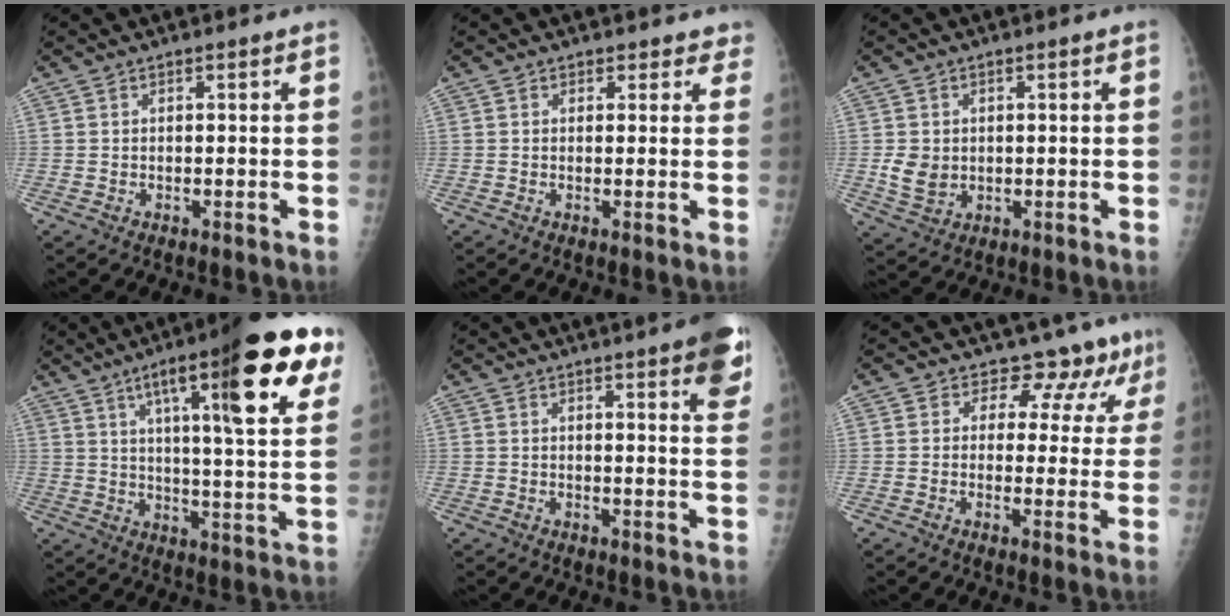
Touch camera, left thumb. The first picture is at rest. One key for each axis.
{"total": 3.0, "fx": 2.5, "fy": 1.8, "fz": 0.0, "tx": 0.038, "ty": -0.011, "tz": 0.013}
{"total": 4.9, "fx": 0.1, "fy": 4.0, "fz": 2.8, "tx": -0.039, "ty": -0.005, "tz": 0.013}
{"total": 25.0, "fx": 11.9, "fy": 4.5, "fz": 21.5, "tx": -0.293, "ty": -0.020, "tz": 0.171}
{"total": 9.8, "fx": 5.7, "fy": 1.6, "fz": 7.9, "tx": -0.078, "ty": -0.017, "tz": 0.060}
{"total": 8.5, "fx": 6.5, "fy": 5.0, "fz": 2.0, "tx": 0.019, "ty": -0.030, "tz": 0.059}